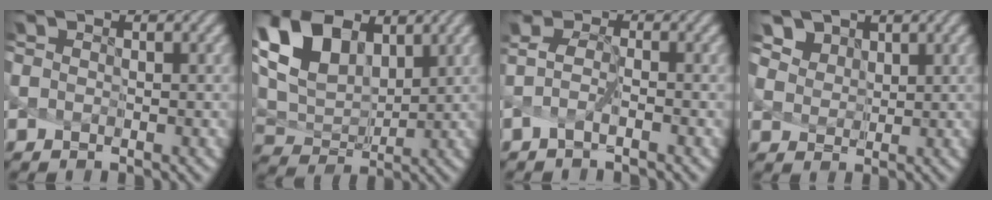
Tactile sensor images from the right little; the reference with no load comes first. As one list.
[{"total": 6.2, "force": [4.1, 3.2, 3.4], "torque": [-0.089, -0.006, 0.087]}, {"total": 1.1, "force": [-0.7, -0.4, 0.8], "torque": [-0.026, -0.002, -0.013]}, {"total": 7.3, "force": [4.0, 4.9, 3.7], "torque": [-0.077, 0.021, 0.056]}]